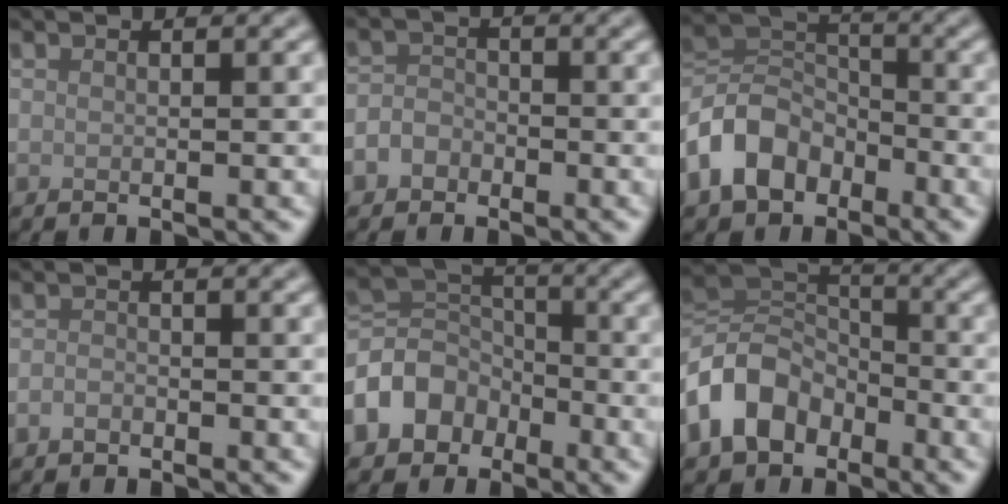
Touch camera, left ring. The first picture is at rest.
{"total": 2.1, "force": [-1.1, 1.6, 0.7], "torque": [-0.010, 0.005, -0.026]}
{"total": 6.6, "force": [-3.6, 4.6, 3.1], "torque": [-0.060, 0.004, -0.084]}
{"total": 1.1, "force": [-0.8, 0.7, 0.4], "torque": [-0.008, 0.002, -0.017]}
{"total": 5.7, "force": [-3.0, 4.3, 2.2], "torque": [-0.038, 0.008, -0.072]}
{"total": 7.2, "force": [-3.9, 5.1, 3.3], "torque": [-0.063, 0.005, -0.088]}